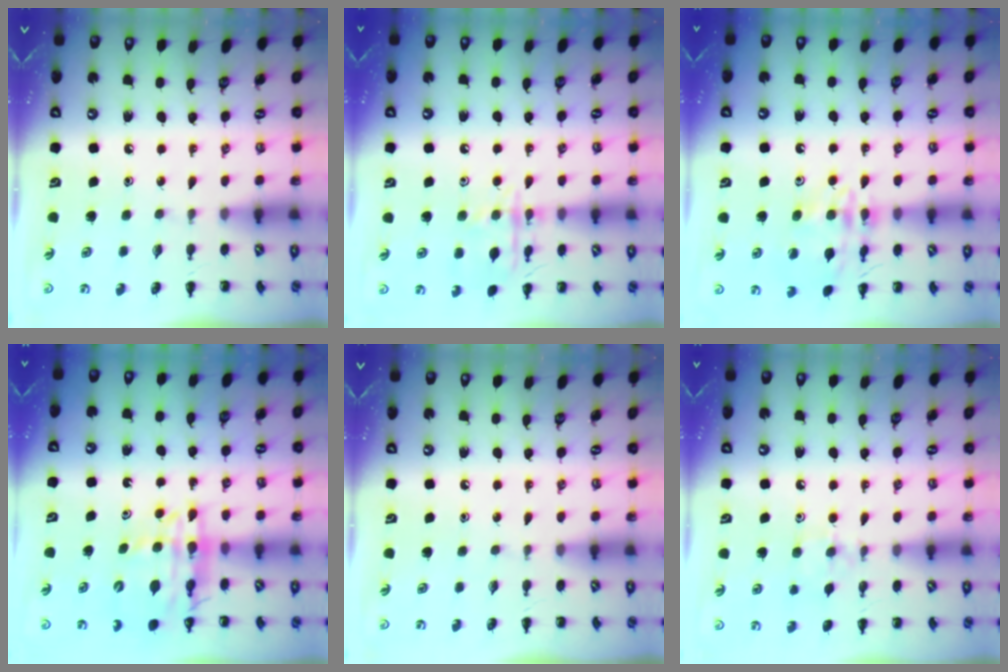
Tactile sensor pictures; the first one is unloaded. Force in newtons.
{"total": 12.0, "press": 12.0, "slide": 0.7}
{"total": 14.0, "press": 13.9, "slide": 1.3}
{"total": 14.2, "press": 13.6, "slide": 3.8}
{"total": 0.0}
{"total": 7.8, "press": 7.5, "slide": 2.0}